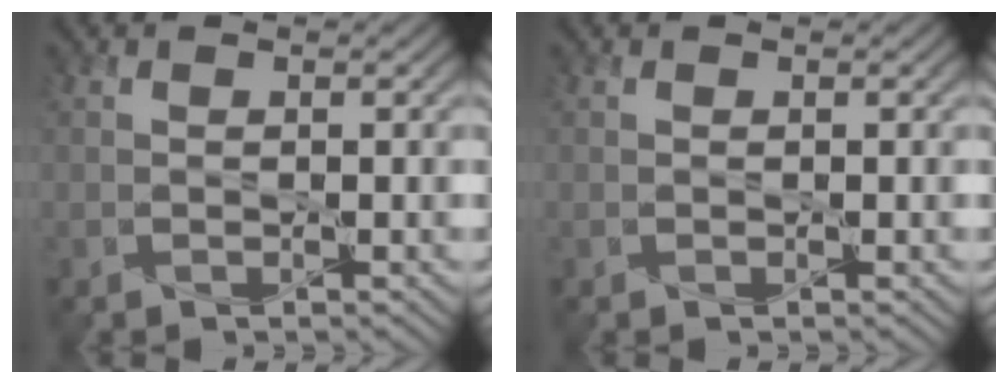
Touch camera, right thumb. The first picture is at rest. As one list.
[{"total": 0.0}]